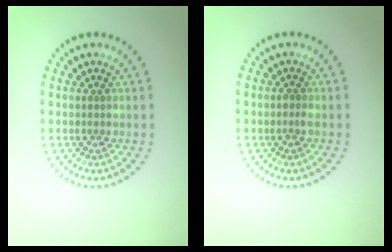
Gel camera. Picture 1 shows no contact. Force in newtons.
{"total": 0.5, "press": 0.5, "slide": 0.1}